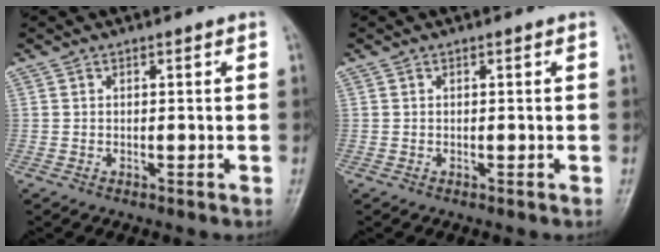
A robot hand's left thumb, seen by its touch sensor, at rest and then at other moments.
{"total": 0.0}